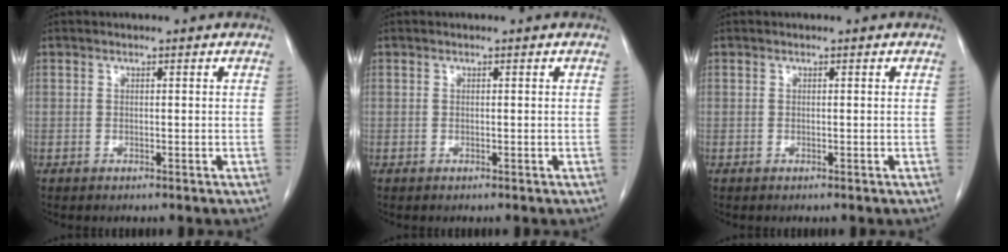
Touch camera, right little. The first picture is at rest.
{"total": 0.0}
{"total": 0.0}